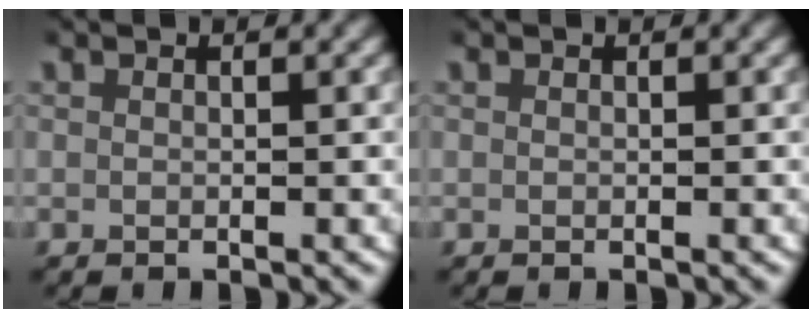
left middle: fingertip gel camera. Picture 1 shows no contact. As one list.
[{"total": 0.0}]